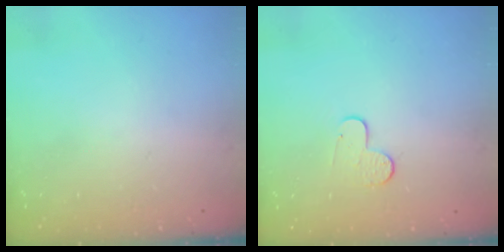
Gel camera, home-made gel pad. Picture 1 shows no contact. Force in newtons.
{"total": 7.1, "press": 7.1, "slide": 0.6}